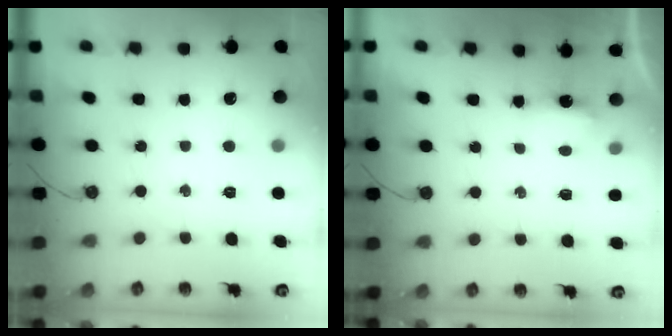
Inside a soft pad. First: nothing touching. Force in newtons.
{"total": 6.0, "press": 3.6, "slide": 4.9}